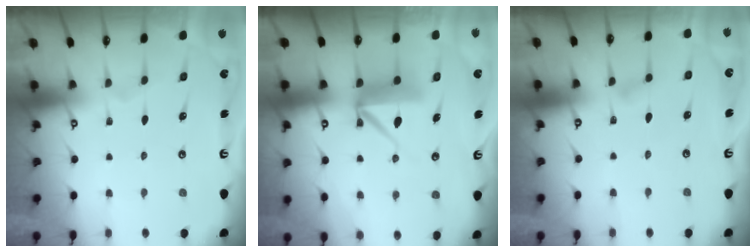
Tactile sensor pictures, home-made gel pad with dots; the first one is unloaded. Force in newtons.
{"total": 9.6, "press": 9.5, "slide": 0.9}
{"total": 4.0, "press": 3.9, "slide": 0.4}